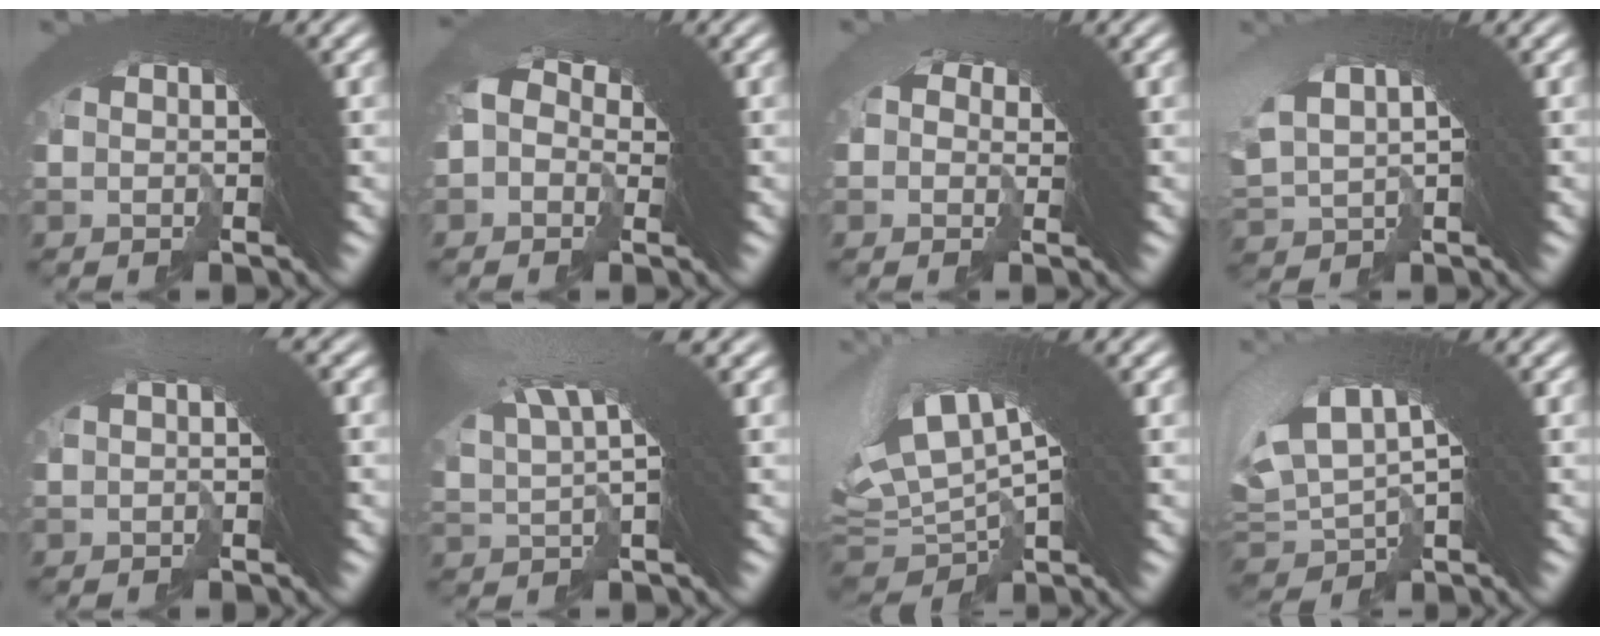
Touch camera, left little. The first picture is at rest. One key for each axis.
{"total": 2.5, "fx": -0.4, "fy": 2.4, "fz": -0.6, "tx": 0.003, "ty": 0.007, "tz": -0.015}
{"total": 2.3, "fx": -1.2, "fy": 1.0, "fz": -1.7, "tx": 0.028, "ty": -0.006, "tz": -0.025}
{"total": 2.8, "fx": 2.5, "fy": 1.1, "fz": 0.3, "tx": 0.002, "ty": 0.015, "tz": 0.045}
{"total": 2.2, "fx": -0.8, "fy": -0.3, "fz": 2.0, "tx": -0.027, "ty": 0.006, "tz": -0.019}
{"total": 5.2, "fx": 3.7, "fy": -0.3, "fz": 3.6, "tx": -0.052, "ty": 0.026, "tz": 0.062}
{"total": 4.5, "fx": 2.4, "fy": 2.6, "fz": 2.8, "tx": -0.062, "ty": 0.006, "tz": 0.051}
{"total": 4.5, "fx": 2.9, "fy": 2.9, "fz": 1.9, "tx": -0.045, "ty": 0.008, "tz": 0.053}